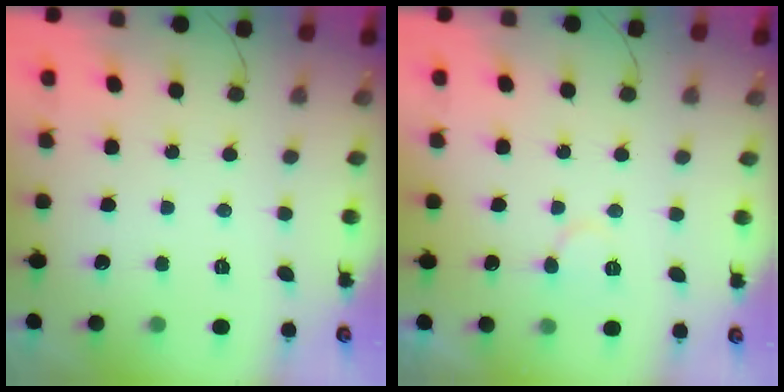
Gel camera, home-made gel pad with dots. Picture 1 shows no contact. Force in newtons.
{"total": 6.5, "press": 6.5, "slide": 0.7}